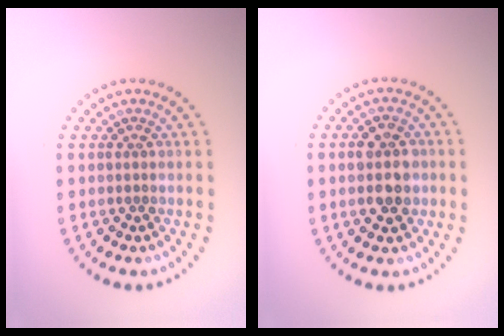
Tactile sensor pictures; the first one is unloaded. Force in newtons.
{"total": 3.7, "press": 3.7, "slide": 0.2}